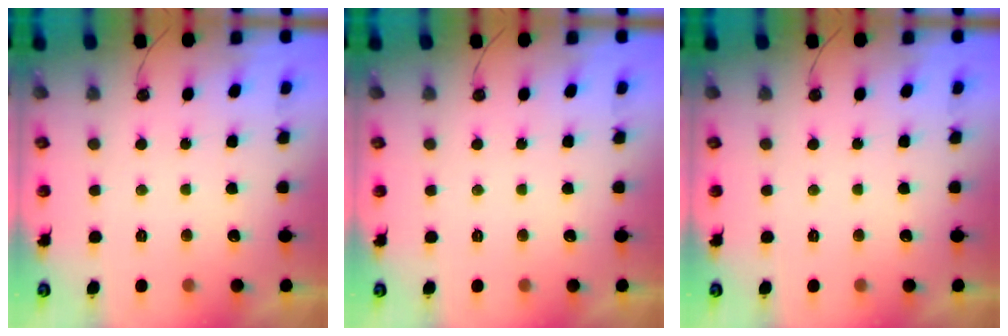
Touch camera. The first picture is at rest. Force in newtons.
{"total": 0.0}
{"total": 0.0}